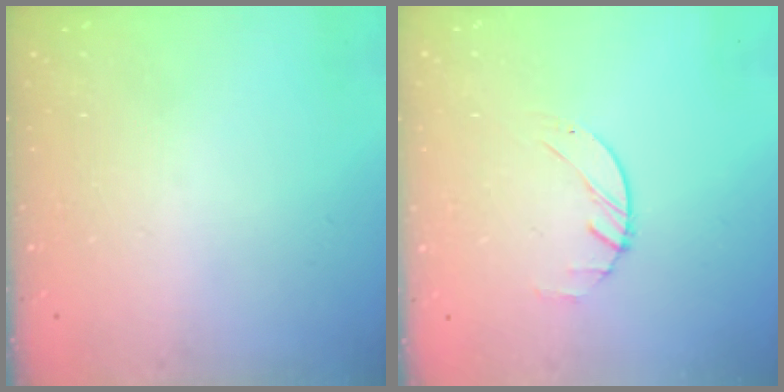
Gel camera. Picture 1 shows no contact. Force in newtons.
{"total": 1.2, "press": 1.2, "slide": 0.2}